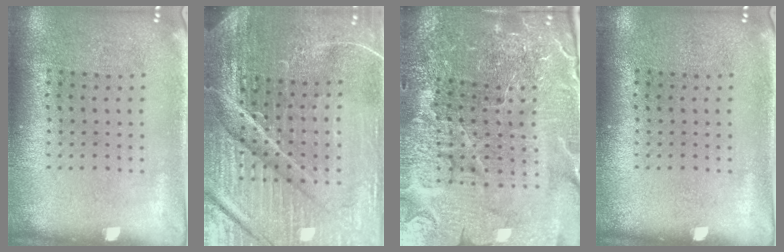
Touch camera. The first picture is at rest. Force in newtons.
{"total": 6.2, "press": 5.6, "slide": 2.8}
{"total": 5.5, "press": 5.2, "slide": 1.9}
{"total": 0.0}